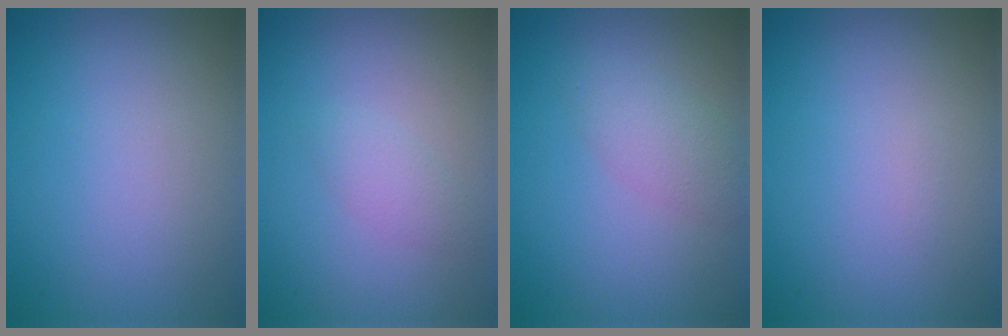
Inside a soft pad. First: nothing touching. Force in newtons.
{"total": 1.4, "press": 1.4, "slide": 0.1}
{"total": 2.2, "press": 2.2, "slide": 0.2}
{"total": 0.0}